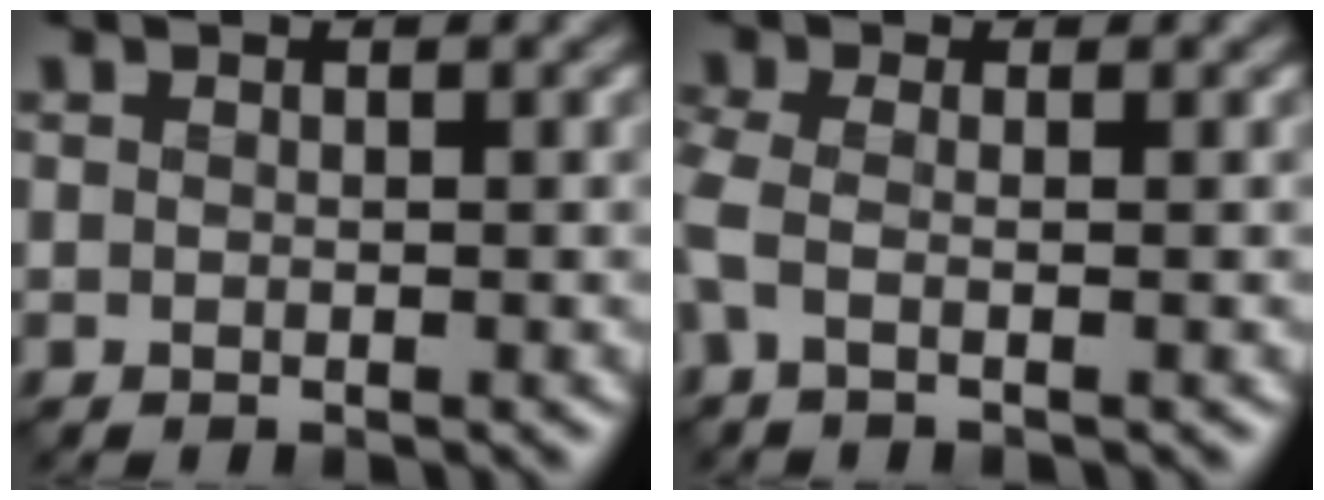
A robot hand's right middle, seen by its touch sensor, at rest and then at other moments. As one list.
[{"total": 2.1, "force": [-0.4, 0.7, 1.9], "torque": [-0.048, -0.008, -0.020]}]